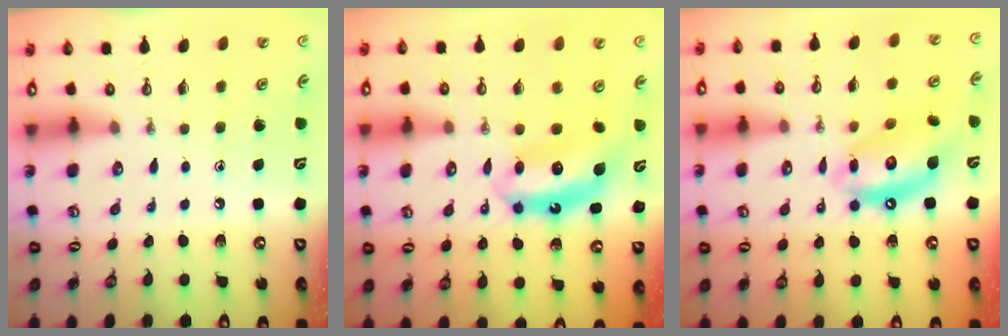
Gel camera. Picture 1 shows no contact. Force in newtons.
{"total": 7.0, "press": 7.0, "slide": 0.5}
{"total": 12.6, "press": 12.5, "slide": 1.4}